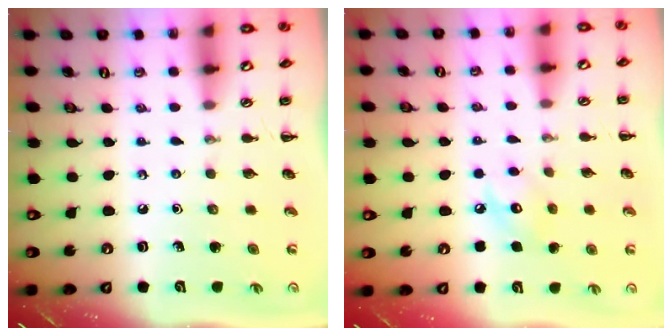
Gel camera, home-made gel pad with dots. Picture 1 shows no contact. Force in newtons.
{"total": 6.1, "press": 6.0, "slide": 1.0}